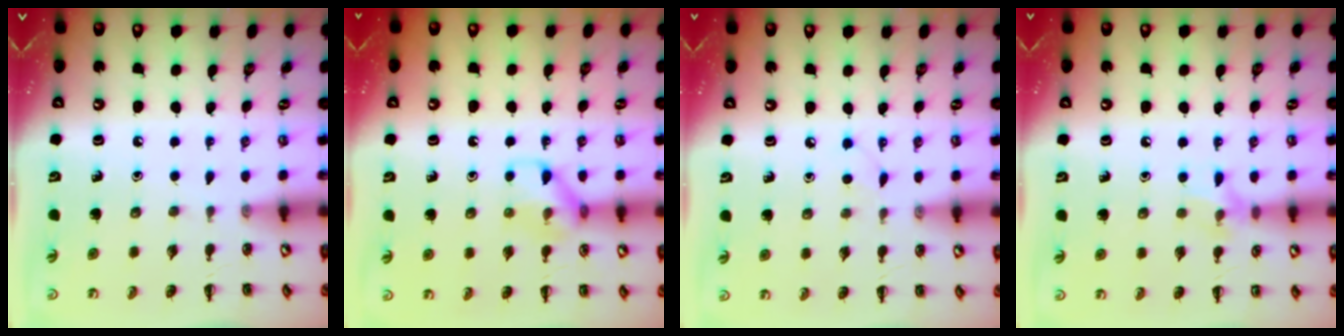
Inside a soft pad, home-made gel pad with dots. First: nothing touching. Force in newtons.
{"total": 9.0, "press": 9.0, "slide": 0.1}
{"total": 2.7, "press": 2.6, "slide": 0.9}
{"total": 7.1, "press": 6.9, "slide": 1.8}